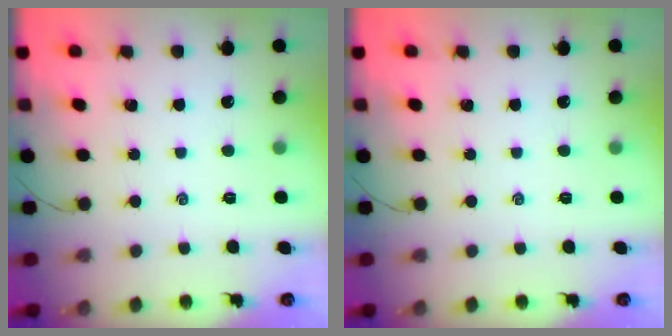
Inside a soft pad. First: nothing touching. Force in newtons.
{"total": 0.0}